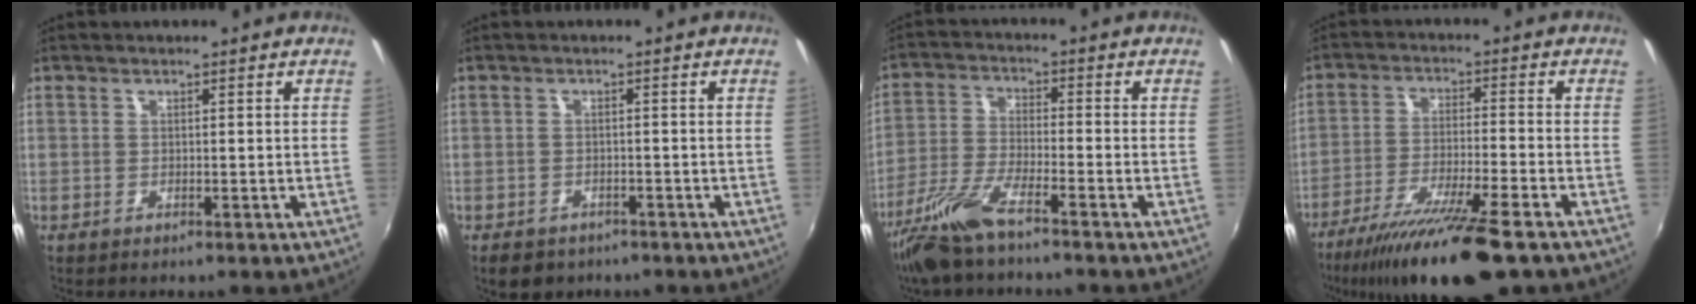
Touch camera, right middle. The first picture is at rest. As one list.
[{"total": 4.7, "force": [-3.2, 3.0, 1.7], "torque": [-0.042, -0.013, -0.045]}, {"total": 9.2, "force": [-6.8, 1.7, 6.0], "torque": [-0.133, -0.012, -0.136]}, {"total": 15.9, "force": [-11.9, 1.3, 10.5], "torque": [-0.206, -0.040, -0.203]}]